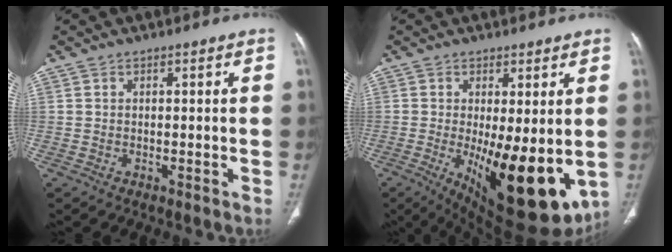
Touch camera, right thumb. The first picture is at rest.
{"total": 18.3, "force": [-3.0, 6.8, 16.7], "torque": [-0.220, -0.035, -0.018]}